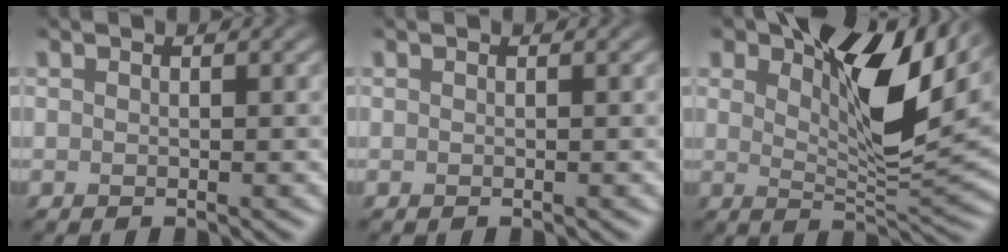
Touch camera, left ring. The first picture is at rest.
{"total": 0.0}
{"total": 10.8, "force": [4.6, 4.5, 8.7], "torque": [-0.131, 0.004, 0.077]}